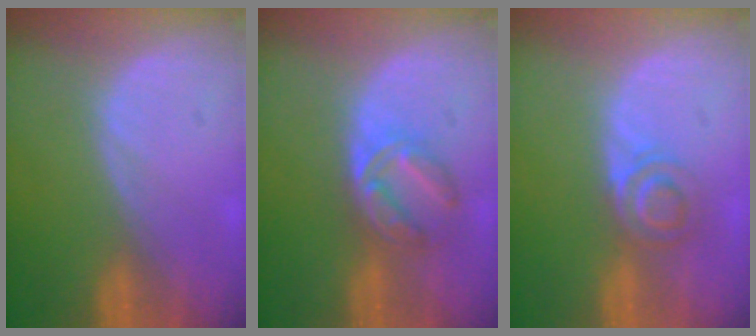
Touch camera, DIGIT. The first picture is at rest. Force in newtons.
{"total": 5.7, "press": 5.4, "slide": 1.6}
{"total": 4.0, "press": 3.9, "slide": 0.8}